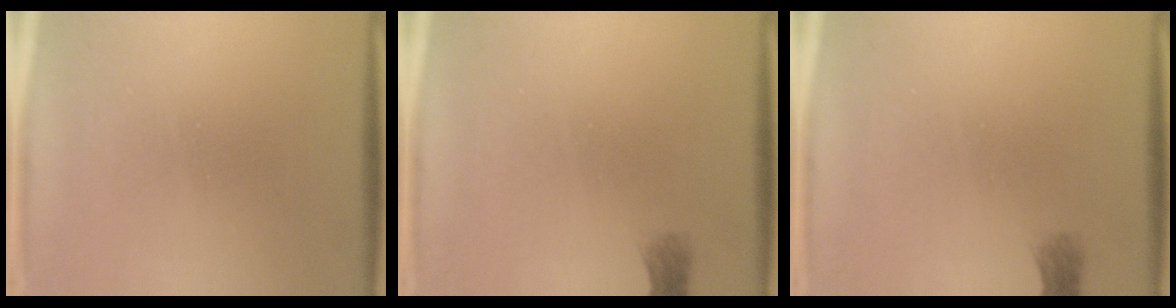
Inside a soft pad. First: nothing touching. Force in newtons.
{"total": 1.1}
{"total": 1.1}